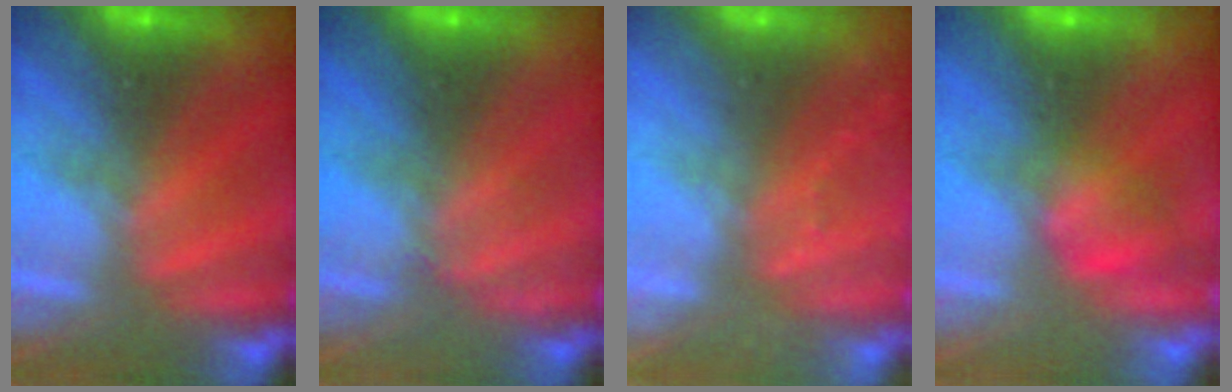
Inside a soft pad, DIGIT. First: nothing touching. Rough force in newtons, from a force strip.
{"total": 2.0}
{"total": 2.2}
{"total": 1.6}